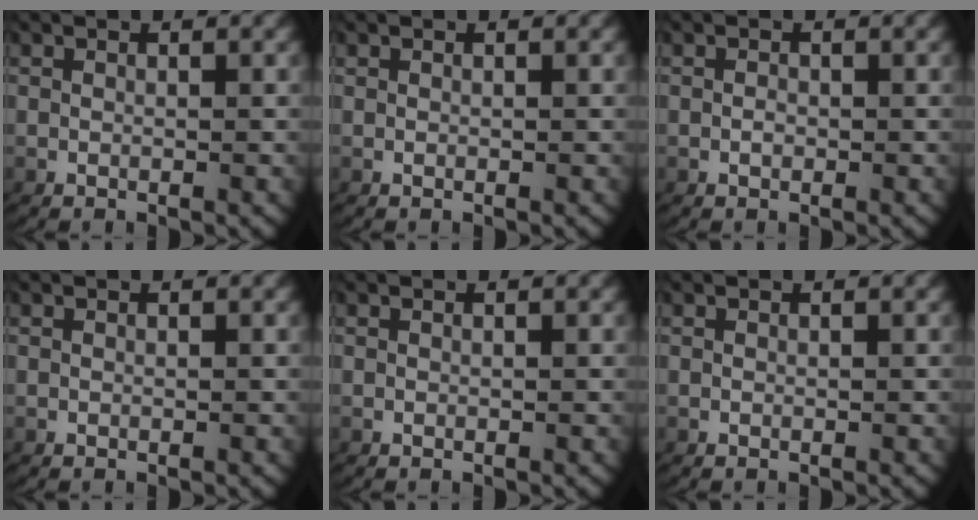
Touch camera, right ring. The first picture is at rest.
{"total": 0.0}
{"total": 0.6, "force": [-0.3, 0.3, 0.3], "torque": [-0.014, -0.007, -0.001]}
{"total": 0.0}
{"total": 0.0}
{"total": 0.0}